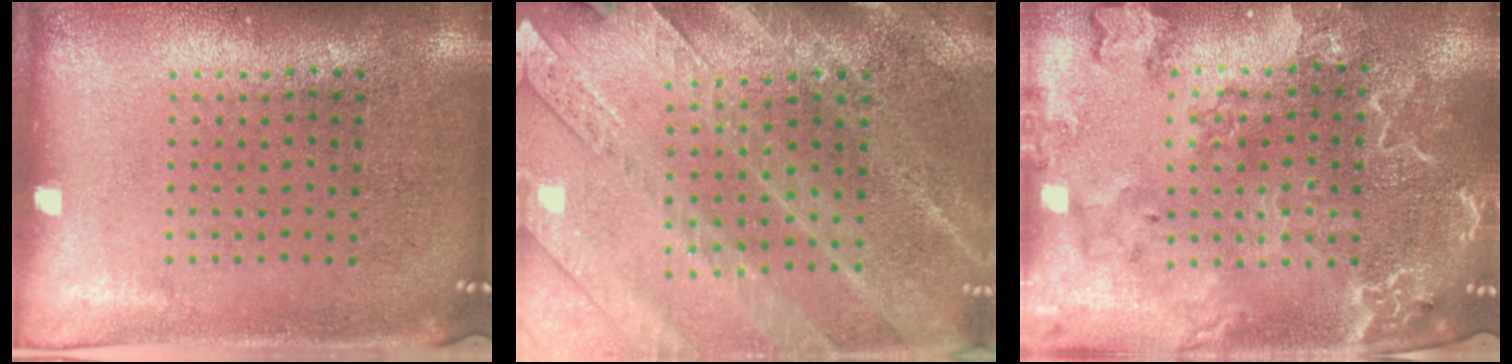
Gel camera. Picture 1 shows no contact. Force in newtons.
{"total": 2.8, "press": 2.7, "slide": 0.6}
{"total": 2.6, "press": 2.4, "slide": 0.8}